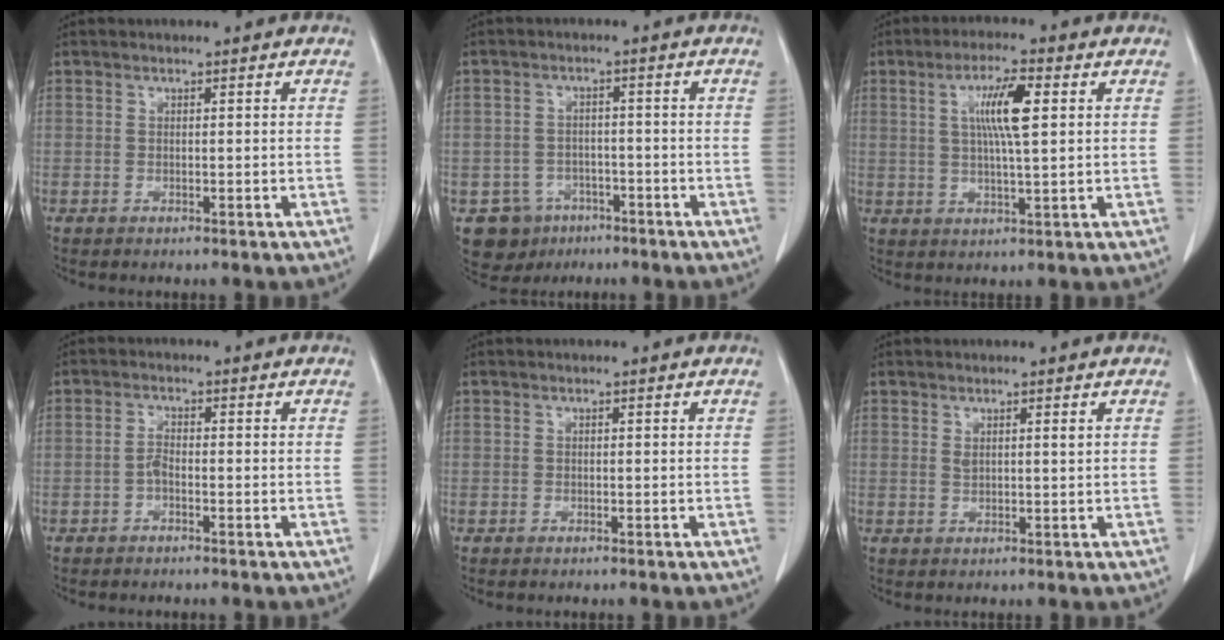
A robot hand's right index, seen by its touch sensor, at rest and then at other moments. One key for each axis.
{"total": 6.2, "fx": -3.4, "fy": 5.1, "fz": 0.8, "tx": -0.013, "ty": 0.009, "tz": -0.045}
{"total": 7.5, "fx": 1.9, "fy": 0.6, "fz": 7.2, "tx": -0.132, "ty": 0.005, "tz": 0.034}
{"total": 1.6, "fx": -0.7, "fy": 0.5, "fz": 1.3, "tx": -0.026, "ty": 0.003, "tz": -0.016}
{"total": 0.0}
{"total": 1.3, "fx": 0.7, "fy": 0.1, "fz": 1.1, "tx": -0.025, "ty": -0.003, "tz": 0.014}